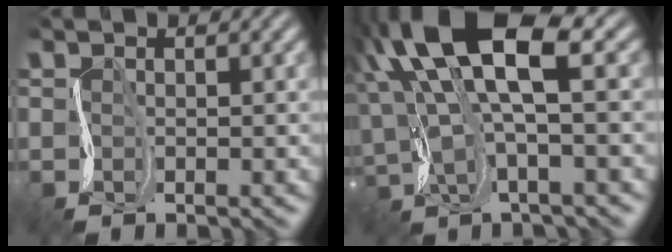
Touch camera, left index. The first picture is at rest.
{"total": 10.6, "force": [5.0, 3.6, 8.7], "torque": [-0.189, 0.023, 0.094]}